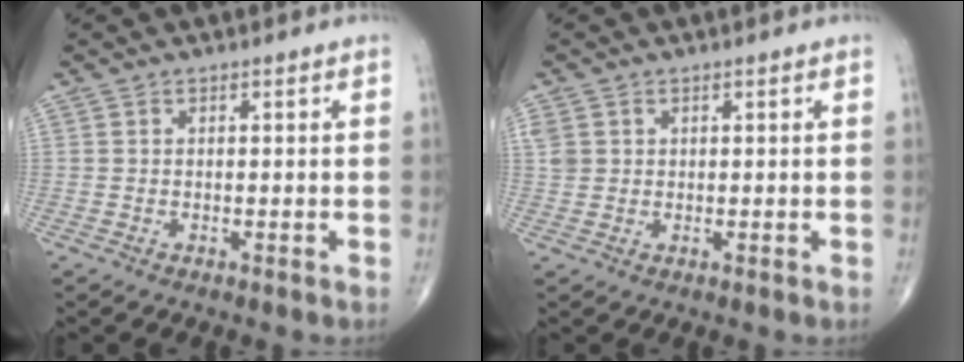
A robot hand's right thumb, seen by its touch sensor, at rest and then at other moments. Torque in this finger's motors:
{"motor_torque": [0.00, 0.18, 0.39, 0.29, -0.04]}